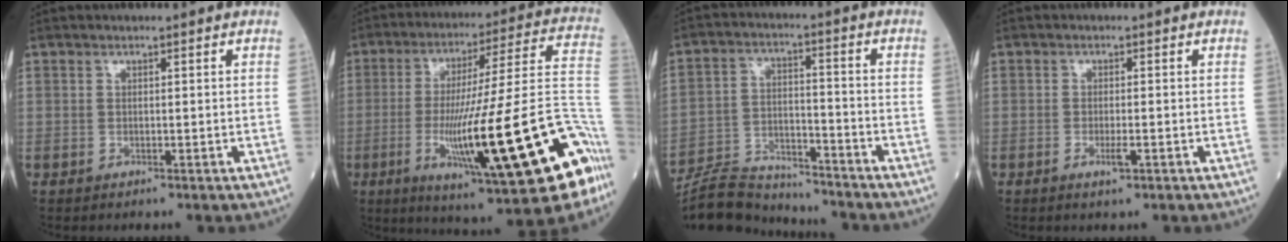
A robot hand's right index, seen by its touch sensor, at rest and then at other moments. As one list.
[{"total": 28.9, "force": [-10.4, 2.3, 26.9], "torque": [-0.353, -0.019, -0.161]}, {"total": 12.4, "force": [-12.0, 2.1, 1.9], "torque": [-0.039, 0.020, -0.210]}, {"total": 2.0, "force": [-1.1, 0.4, 1.6], "torque": [-0.031, -0.001, -0.016]}]